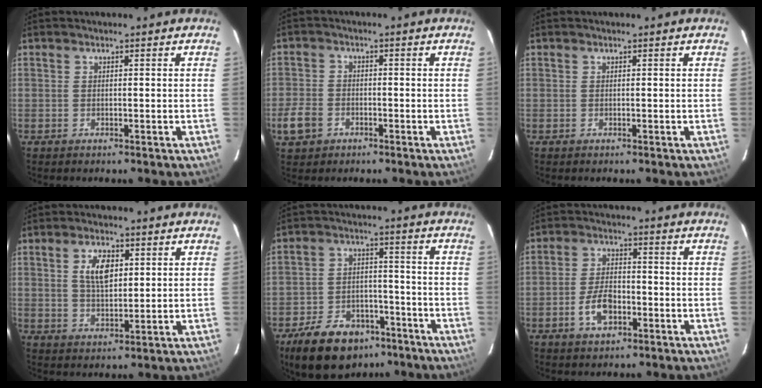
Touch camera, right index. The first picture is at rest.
{"total": 5.9, "force": [-2.9, 4.5, 2.5], "torque": [-0.068, 0.006, -0.051]}
{"total": 0.0}
{"total": 6.6, "force": [2.1, 3.3, 5.3], "torque": [-0.097, 0.007, 0.041]}
{"total": 15.0, "force": [-10.2, 8.7, 6.8], "torque": [-0.153, 0.014, -0.149]}
{"total": 6.8, "force": [-2.9, 3.7, 4.9], "torque": [-0.102, 0.006, -0.048]}